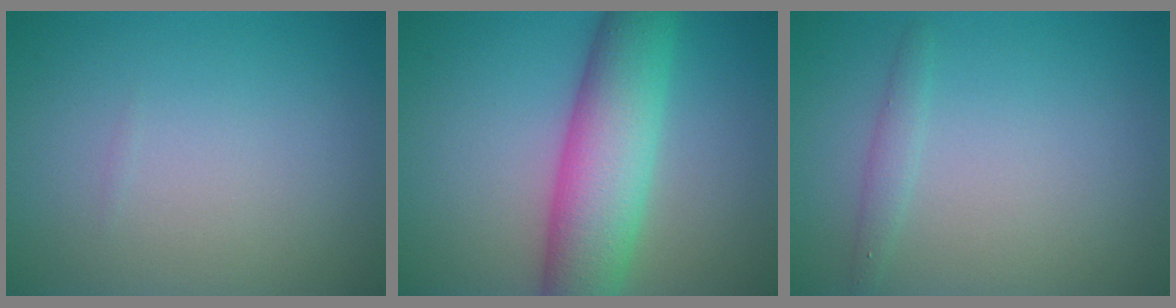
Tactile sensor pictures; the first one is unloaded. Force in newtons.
{"total": 8.4, "press": 8.4, "slide": 0.2}
{"total": 1.3, "press": 1.3, "slide": 0.0}